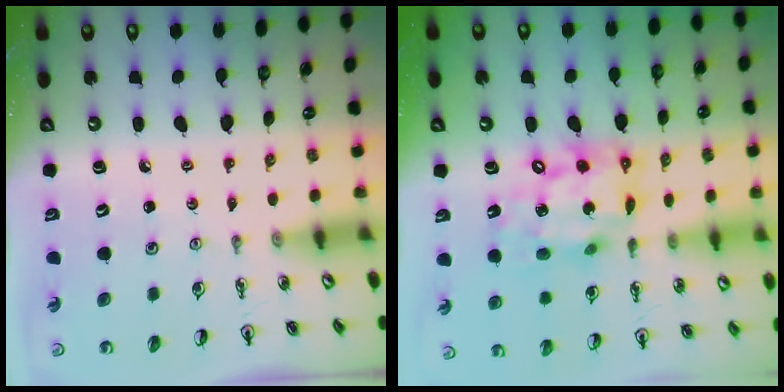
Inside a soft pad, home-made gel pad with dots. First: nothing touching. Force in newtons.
{"total": 14.4, "press": 14.3, "slide": 1.3}